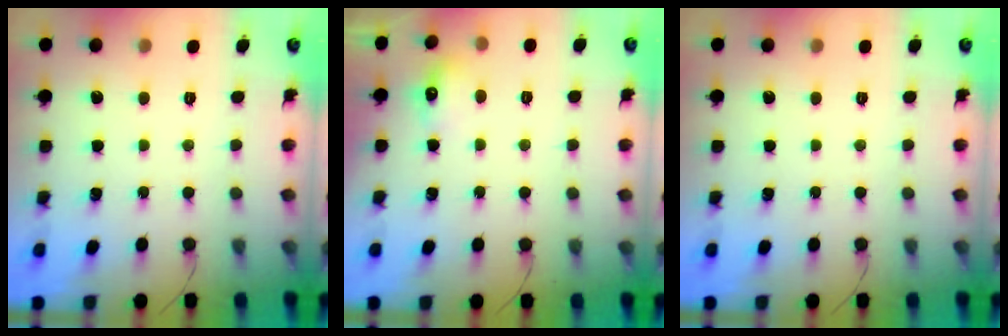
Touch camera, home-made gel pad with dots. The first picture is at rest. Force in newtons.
{"total": 5.9, "press": 5.6, "slide": 1.7}
{"total": 0.0}